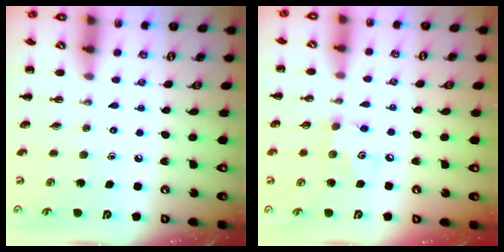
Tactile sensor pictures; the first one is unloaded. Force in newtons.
{"total": 4.6, "press": 4.5, "slide": 0.7}